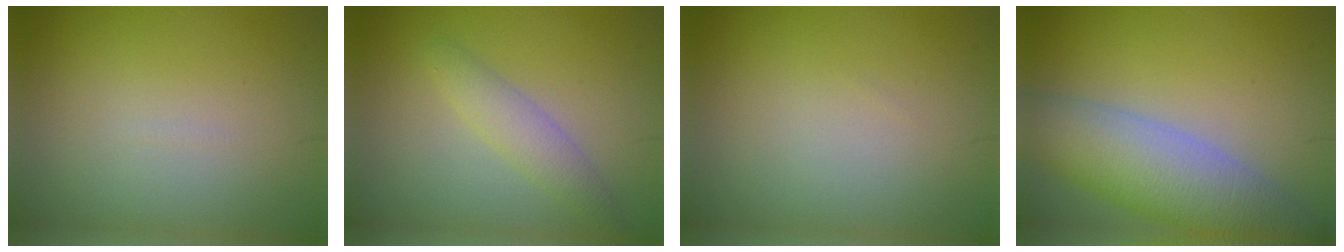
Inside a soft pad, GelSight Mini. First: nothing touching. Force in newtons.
{"total": 2.4, "press": 2.4, "slide": 0.1}
{"total": 0.0}
{"total": 7.5, "press": 7.5, "slide": 0.3}